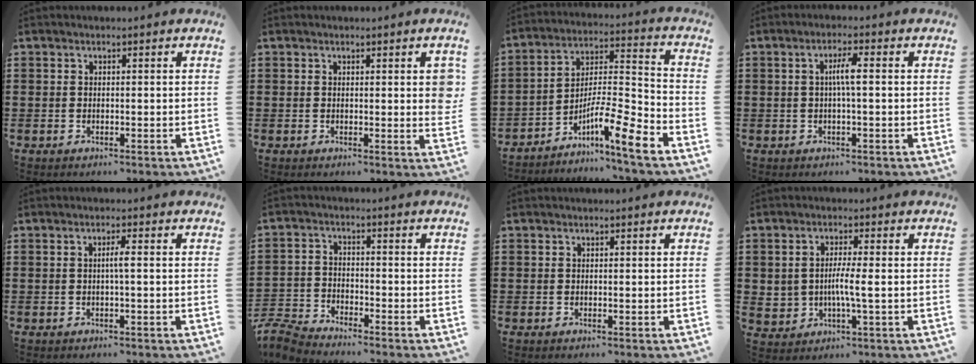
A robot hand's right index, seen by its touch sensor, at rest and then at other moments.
{"total": 2.3, "force": [0.7, 0.5, 2.2], "torque": [-0.028, -0.004, 0.009]}
{"total": 10.0, "force": [-6.9, 1.0, 7.2], "torque": [-0.122, -0.003, -0.130]}
{"total": 3.0, "force": [0.0, 0.1, 3.0], "torque": [-0.056, -0.001, -0.004]}
{"total": 1.7, "force": [-0.1, -0.1, 1.7], "torque": [-0.032, -0.001, -0.005]}
{"total": 4.2, "force": [-4.2, 0.4, 0.4], "torque": [-0.033, -0.007, -0.093]}
{"total": 0.0}
{"total": 3.3, "force": [-0.4, 1.0, 3.1], "torque": [-0.074, -0.002, -0.014]}